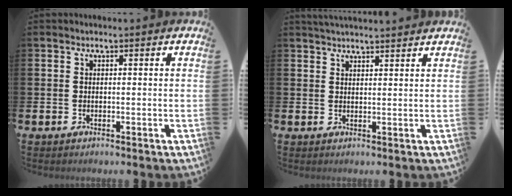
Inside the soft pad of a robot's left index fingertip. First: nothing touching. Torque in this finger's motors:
{"motor_torque": [0.98, -1.04, 0.27, 0.13]}